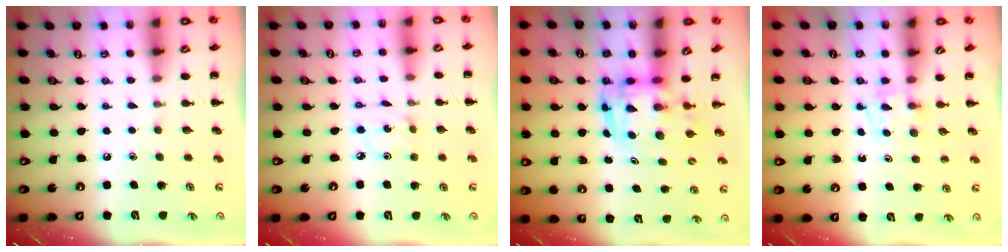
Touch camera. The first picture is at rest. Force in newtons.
{"total": 1.2, "press": 1.2, "slide": 0.4}
{"total": 3.7, "press": 3.6, "slide": 0.7}
{"total": 3.8, "press": 3.5, "slide": 1.4}